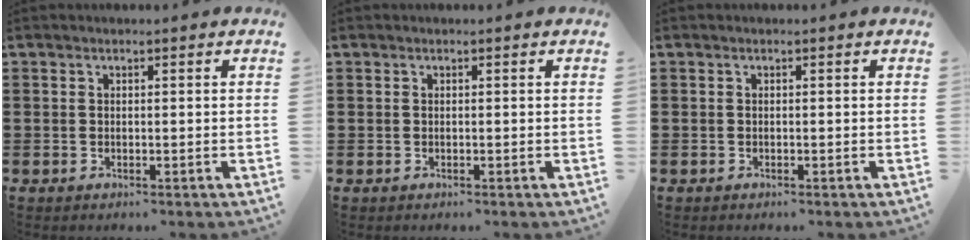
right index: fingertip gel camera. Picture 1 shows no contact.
{"total": 0.0}
{"total": 0.0}